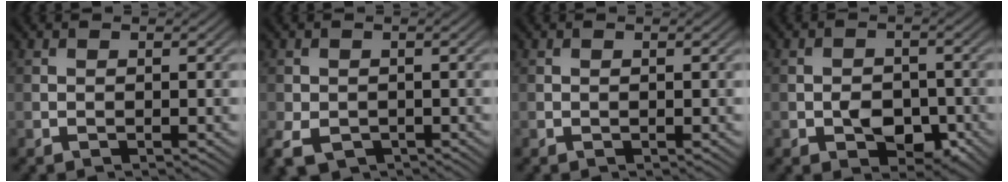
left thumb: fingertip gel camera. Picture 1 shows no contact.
{"total": 4.2, "force": [-1.8, 3.0, 2.3], "torque": [-0.059, -0.013, -0.036]}
{"total": 0.0}
{"total": 4.7, "force": [-1.7, 3.2, 3.0], "torque": [-0.044, -0.008, -0.026]}